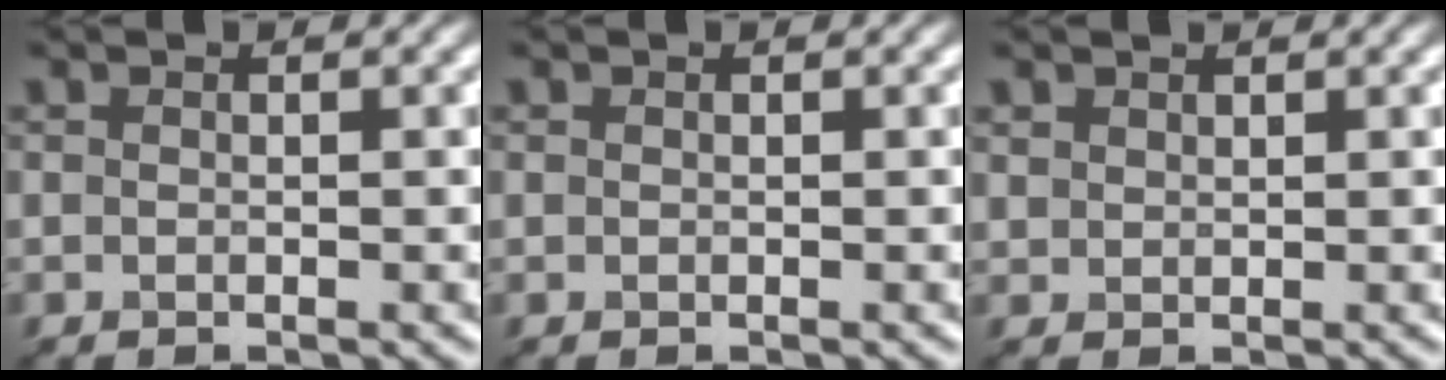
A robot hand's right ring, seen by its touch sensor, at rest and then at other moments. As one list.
[{"total": 0.0}, {"total": 1.7, "force": [0.1, -1.0, -1.4], "torque": [-0.008, -0.003, 0.026]}]